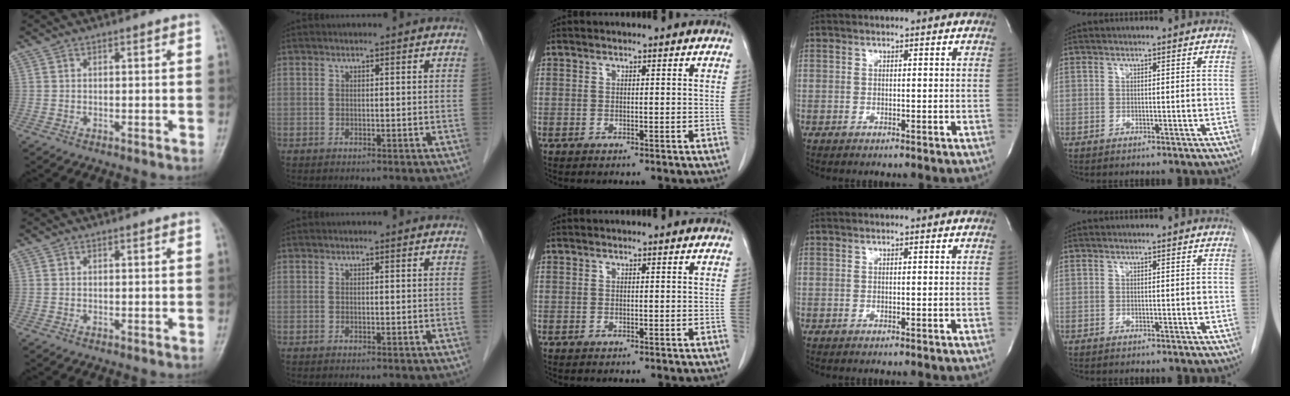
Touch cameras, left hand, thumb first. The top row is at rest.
{}